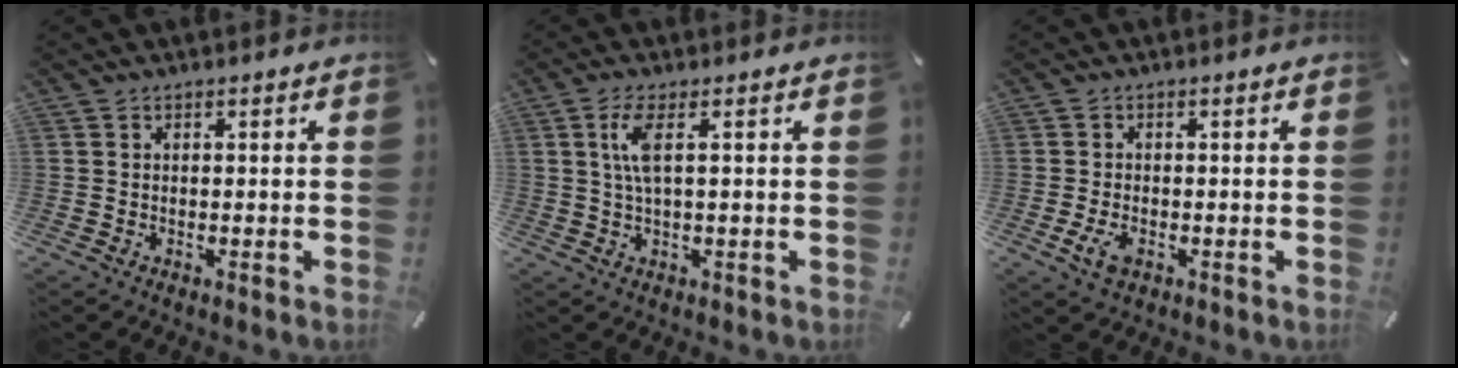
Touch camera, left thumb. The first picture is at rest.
{"total": 5.7, "force": [1.2, 1.2, 5.5], "torque": [-0.115, -0.002, 0.015]}
{"total": 3.5, "force": [-1.2, 2.1, 2.5], "torque": [-0.063, -0.002, -0.025]}